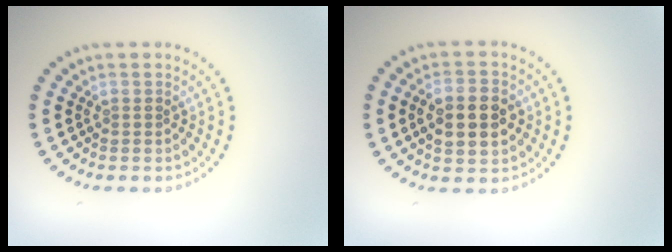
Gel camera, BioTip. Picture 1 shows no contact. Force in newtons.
{"total": 5.0, "press": 5.0, "slide": 0.2}